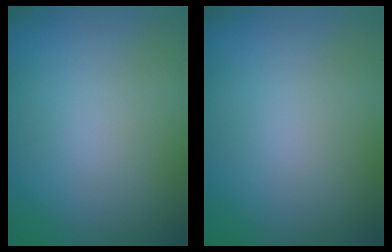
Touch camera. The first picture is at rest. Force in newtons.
{"total": 0.0}